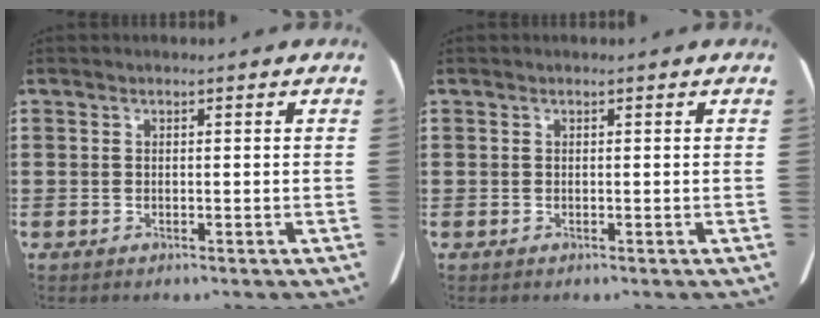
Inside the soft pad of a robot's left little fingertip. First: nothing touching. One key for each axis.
{"total": 0.0}